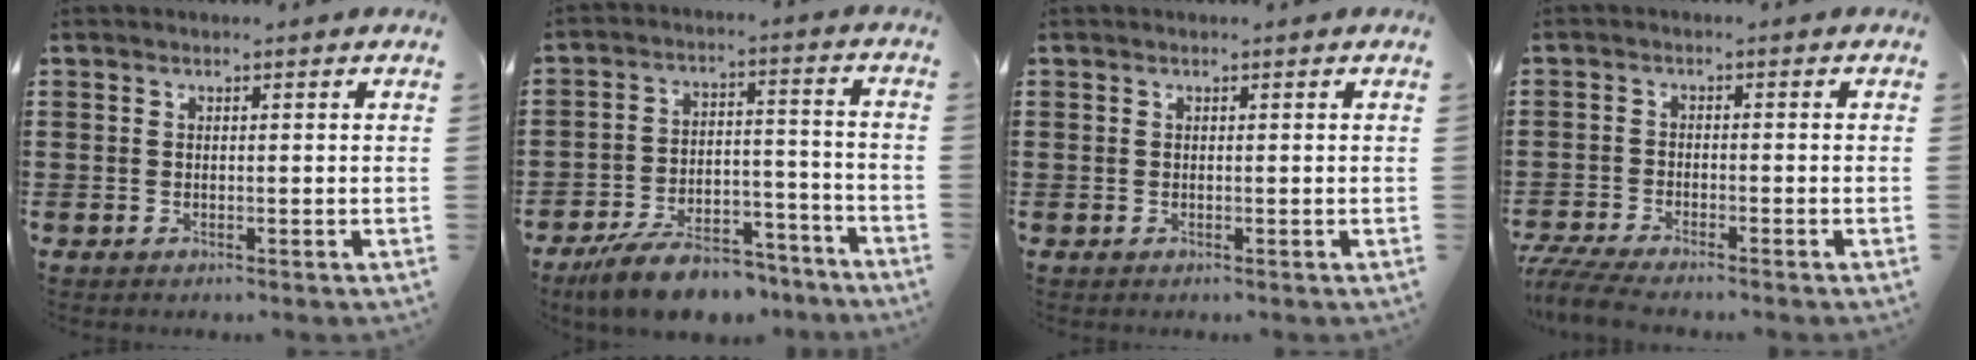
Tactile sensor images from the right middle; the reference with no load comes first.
{"total": 9.2, "force": [-8.1, 2.5, 3.6], "torque": [-0.062, 0.028, -0.152]}
{"total": 0.0}
{"total": 4.0, "force": [-3.8, 0.0, 1.4], "torque": [-0.046, -0.017, -0.078]}